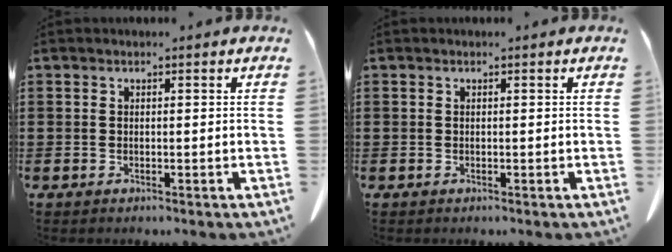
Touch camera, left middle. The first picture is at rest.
{"total": 0.0}